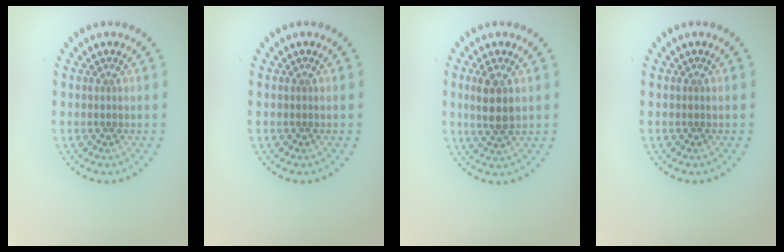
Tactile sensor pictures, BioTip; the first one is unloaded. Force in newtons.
{"total": 0.0}
{"total": 2.9, "press": 2.7, "slide": 0.9}
{"total": 0.0}